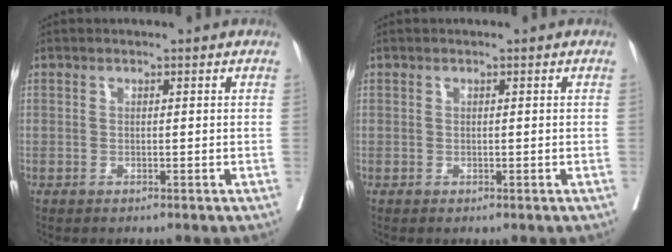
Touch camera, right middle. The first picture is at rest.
{"total": 0.0}